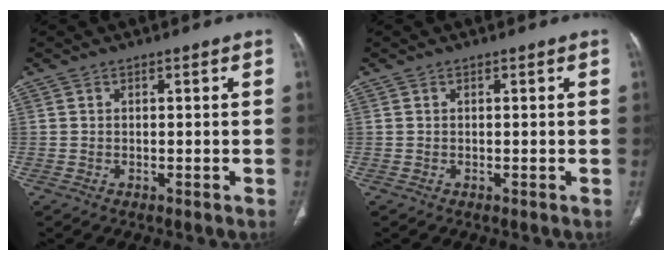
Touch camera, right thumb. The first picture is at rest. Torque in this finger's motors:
{"motor_torque": [0.00, 0.00, 0.01, -0.01, 0.01]}